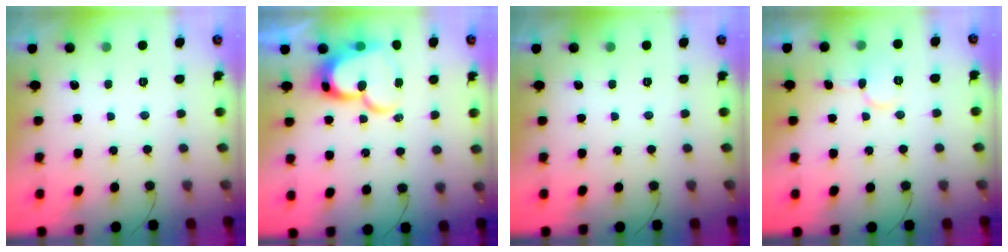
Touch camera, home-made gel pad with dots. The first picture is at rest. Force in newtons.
{"total": 18.2, "press": 18.1, "slide": 1.7}
{"total": 0.0}
{"total": 7.2, "press": 7.2, "slide": 0.7}